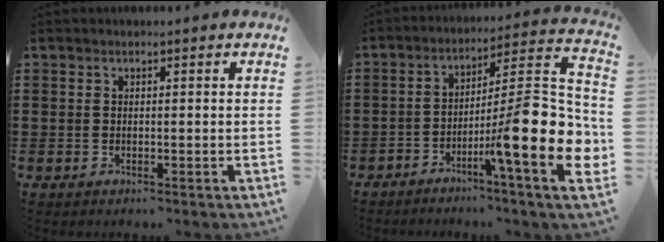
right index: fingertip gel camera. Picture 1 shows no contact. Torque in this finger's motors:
{"motor_torque": [2.14, 0.00, 1.05, 0.21]}